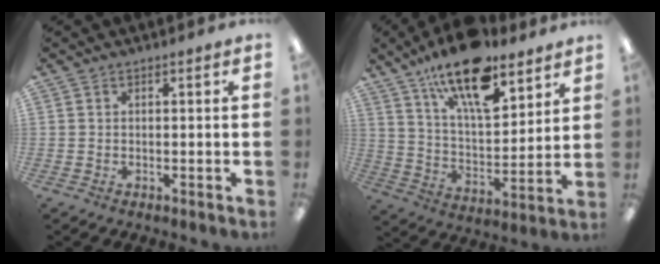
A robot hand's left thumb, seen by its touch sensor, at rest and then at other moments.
{"total": 19.2, "force": [13.3, 7.4, 11.7], "torque": [-0.190, -0.073, 0.225]}